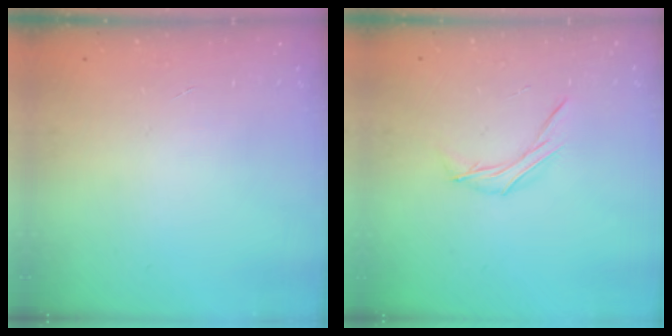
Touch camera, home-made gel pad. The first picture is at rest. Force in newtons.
{"total": 6.0, "press": 5.9, "slide": 1.0}